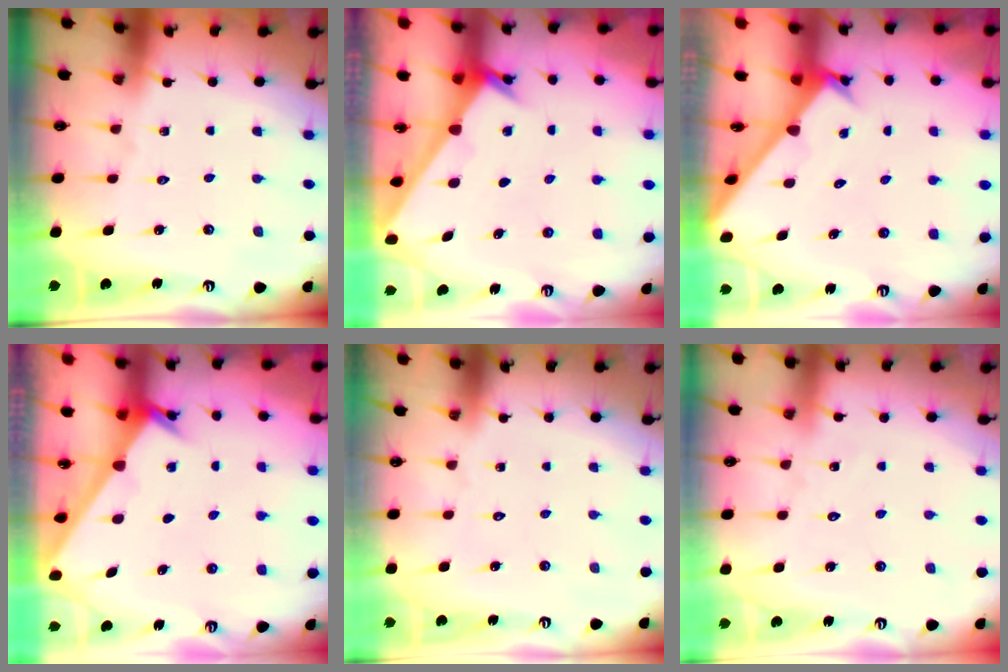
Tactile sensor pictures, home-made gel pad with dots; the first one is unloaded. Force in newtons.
{"total": 2.3, "press": 2.2, "slide": 0.2}
{"total": 2.4, "press": 2.4, "slide": 0.1}
{"total": 2.4, "press": 2.4, "slide": 0.3}
{"total": 1.8, "press": 1.8, "slide": 0.0}
{"total": 5.5, "press": 5.5, "slide": 0.5}